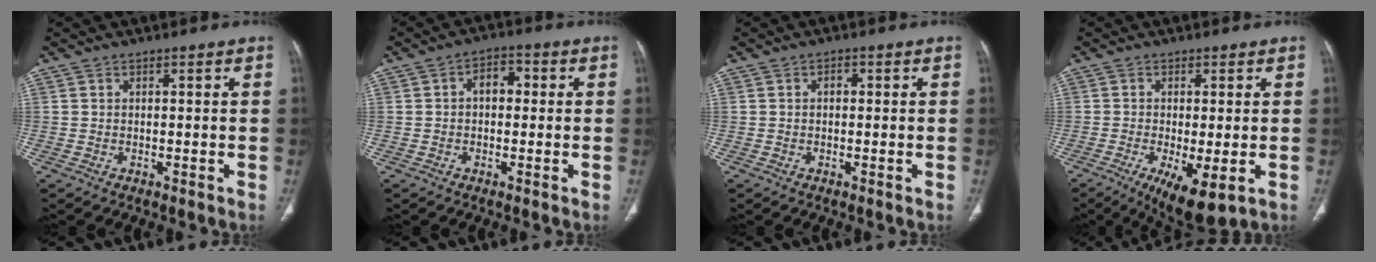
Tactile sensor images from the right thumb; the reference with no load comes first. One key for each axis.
{"total": 4.5, "fx": 0.3, "fy": 3.0, "fz": 3.3, "tx": -0.038, "ty": 0.019, "tz": -0.003}
{"total": 1.1, "fx": 0.0, "fy": 0.8, "fz": 0.8, "tx": -0.009, "ty": 0.006, "tz": -0.002}
{"total": 8.7, "fx": -3.0, "fy": 2.6, "fz": 7.7, "tx": -0.131, "ty": -0.019, "tz": -0.041}